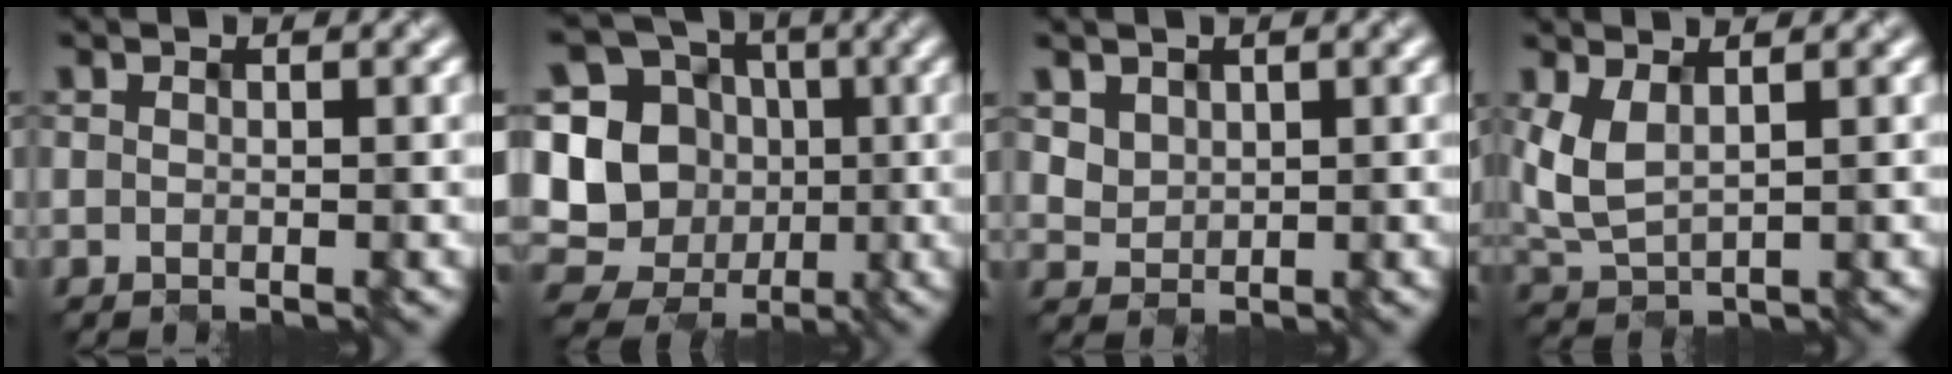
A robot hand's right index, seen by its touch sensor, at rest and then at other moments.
{"total": 14.2, "force": [-0.8, 13.0, 5.5], "torque": [-0.134, 0.037, -0.025]}
{"total": 2.0, "force": [1.1, 1.6, 0.4], "torque": [-0.017, -0.008, 0.032]}
{"total": 3.3, "force": [1.0, 1.7, 2.6], "torque": [-0.070, -0.001, 0.025]}